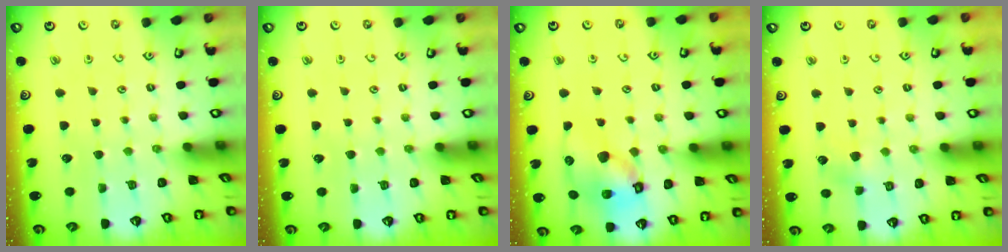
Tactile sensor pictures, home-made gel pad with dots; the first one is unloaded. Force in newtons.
{"total": 0.0}
{"total": 13.0, "press": 12.8, "slide": 2.3}
{"total": 3.1, "press": 3.1, "slide": 0.5}